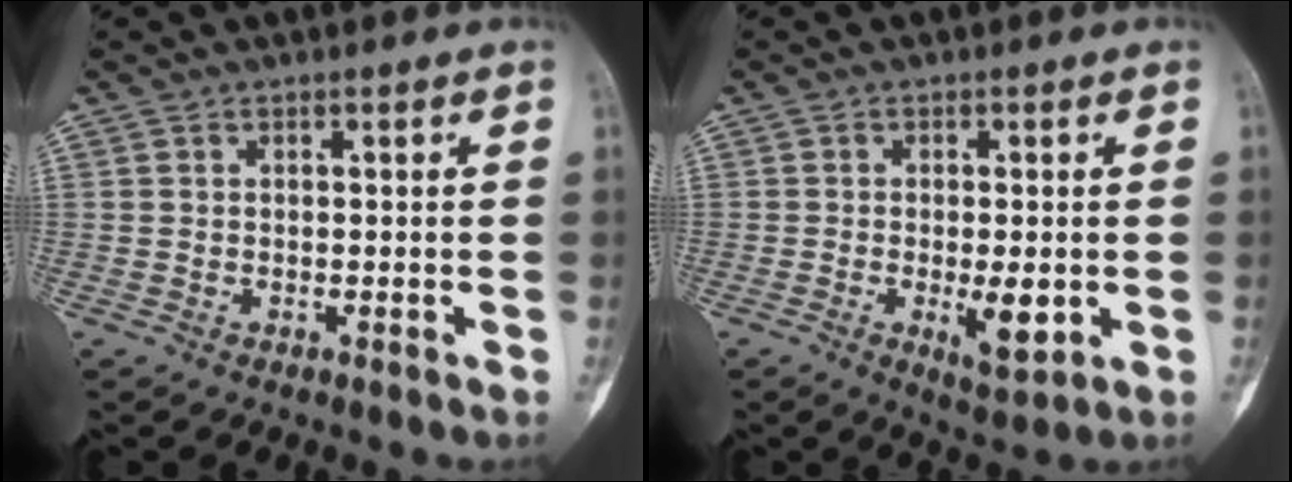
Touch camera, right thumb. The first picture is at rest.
{"total": 5.8, "force": [-1.0, 2.3, 5.2], "torque": [-0.075, -0.012, -0.011]}